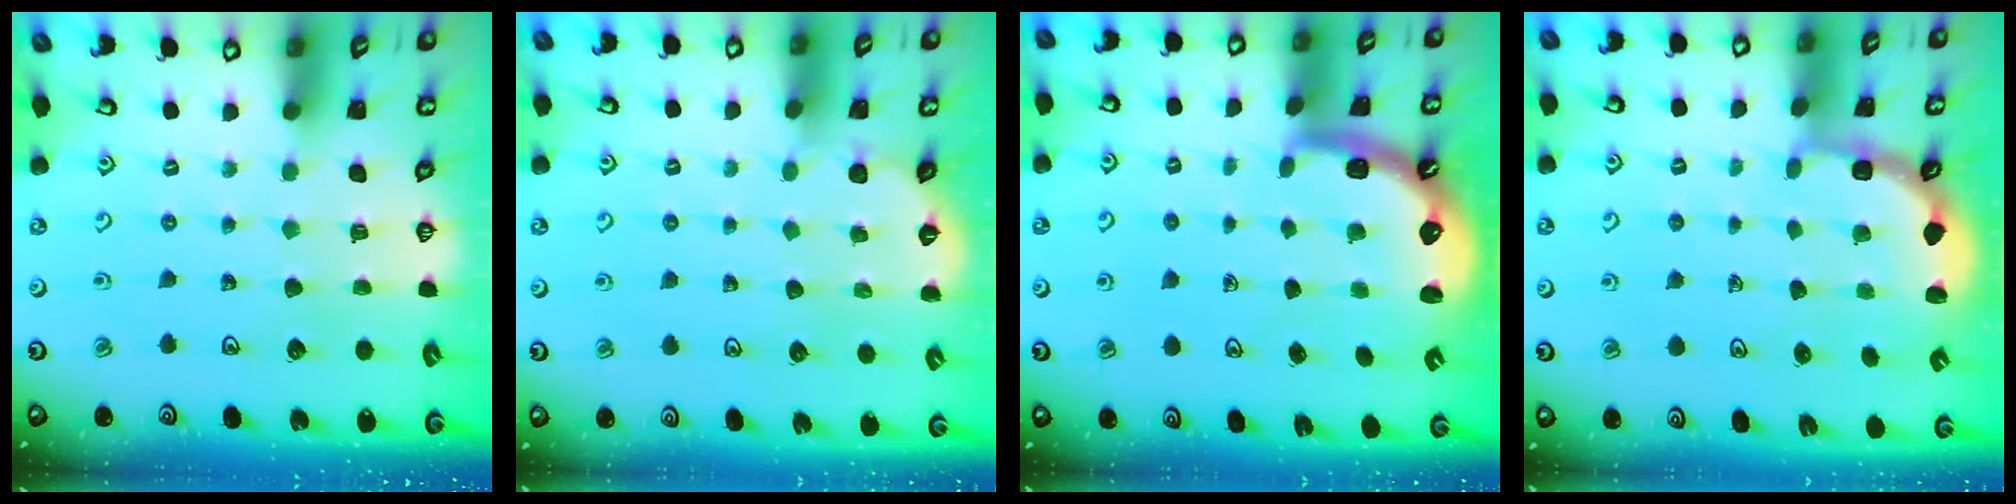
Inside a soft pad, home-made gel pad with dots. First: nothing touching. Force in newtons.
{"total": 1.8, "press": 1.8, "slide": 0.2}
{"total": 1.5, "press": 1.3, "slide": 0.6}
{"total": 2.5, "press": 1.9, "slide": 1.6}